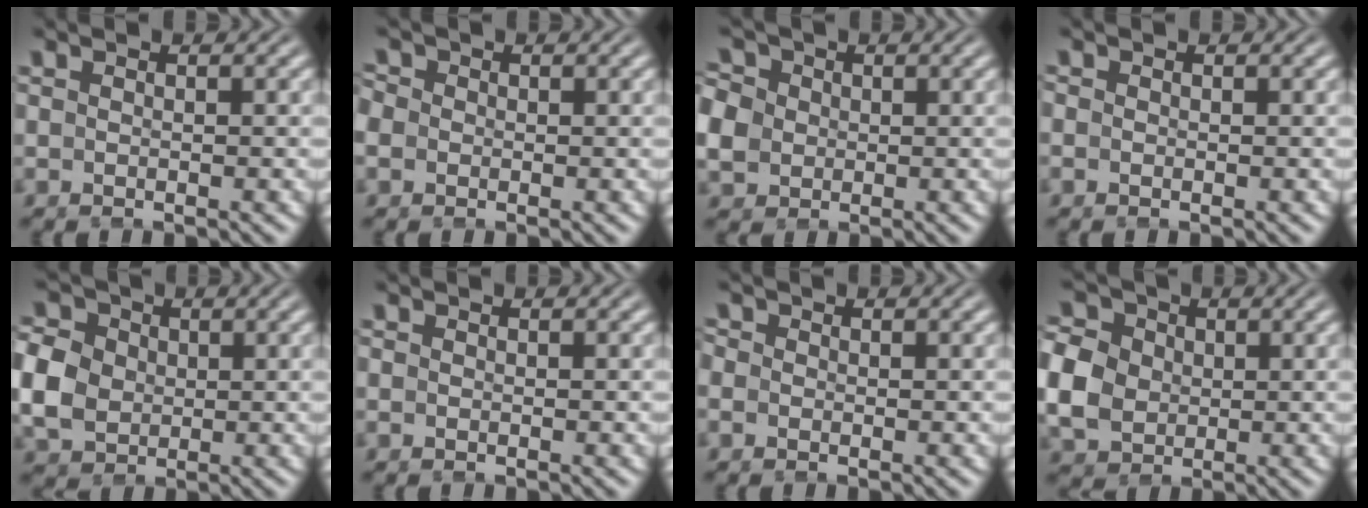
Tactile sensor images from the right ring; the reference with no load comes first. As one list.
[{"total": 3.7, "force": [-0.1, 3.5, 1.2], "torque": [-0.043, -0.004, -0.010]}, {"total": 6.9, "force": [0.8, 6.1, 3.1], "torque": [-0.075, -0.008, 0.009]}, {"total": 1.7, "force": [-0.3, 1.6, 0.5], "torque": [-0.019, -0.002, -0.008]}, {"total": 7.1, "force": [0.8, 6.2, 3.4], "torque": [-0.077, -0.012, 0.015]}, {"total": 1.1, "force": [-0.2, 1.0, 0.3], "torque": [-0.013, -0.004, -0.004]}, {"total": 2.6, "force": [-0.3, 2.5, 0.8], "torque": [-0.025, 0.002, -0.015]}, {"total": 8.2, "force": [0.9, 7.2, 3.9], "torque": [-0.087, -0.010, 0.014]}]